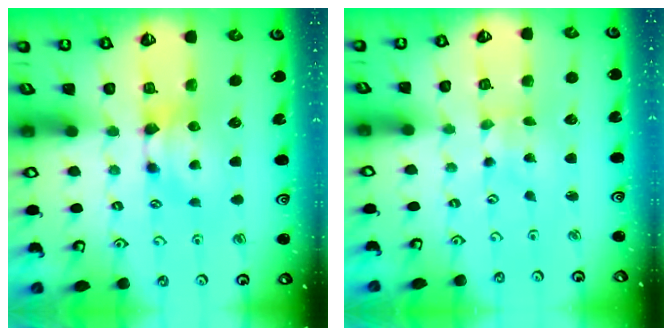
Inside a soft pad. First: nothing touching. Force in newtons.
{"total": 5.0, "press": 4.9, "slide": 0.7}